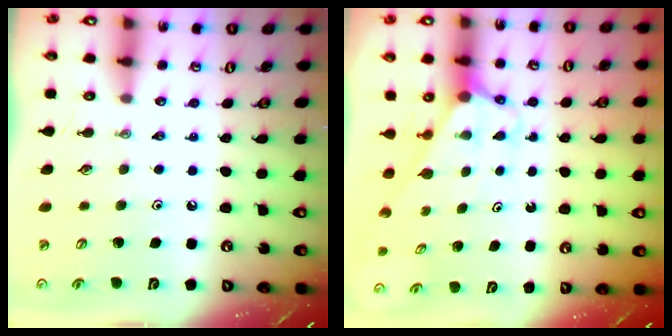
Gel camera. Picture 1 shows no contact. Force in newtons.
{"total": 2.5, "press": 2.5, "slide": 0.2}